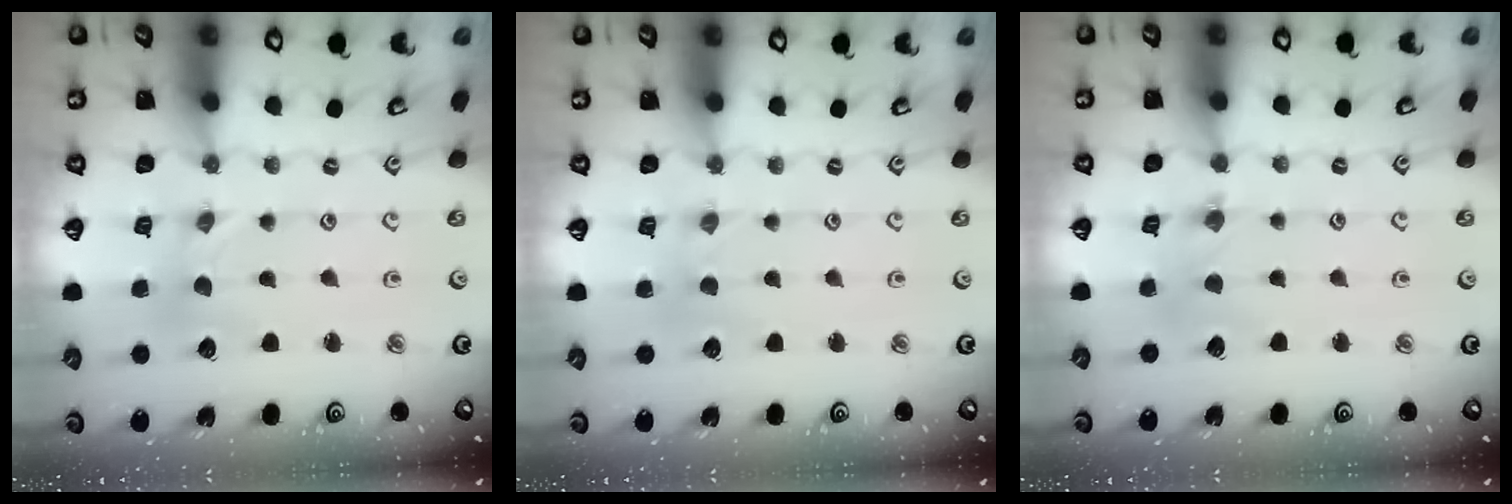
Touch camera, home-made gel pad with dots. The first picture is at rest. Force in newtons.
{"total": 0.0}
{"total": 1.0, "press": 1.0, "slide": 0.3}